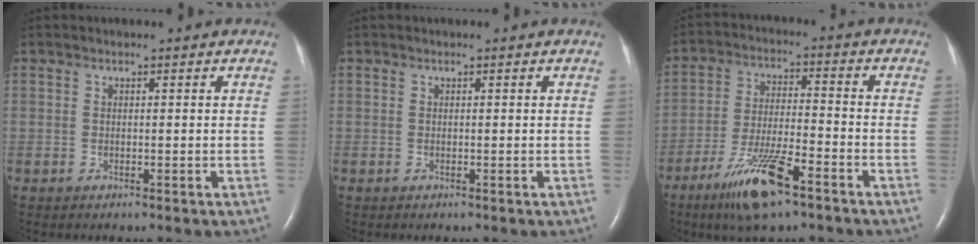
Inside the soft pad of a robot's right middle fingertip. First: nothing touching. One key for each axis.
{"total": 0.0}
{"total": 11.2, "fx": -7.1, "fy": 1.7, "fz": 8.6, "tx": -0.172, "ty": -0.021, "tz": -0.126}